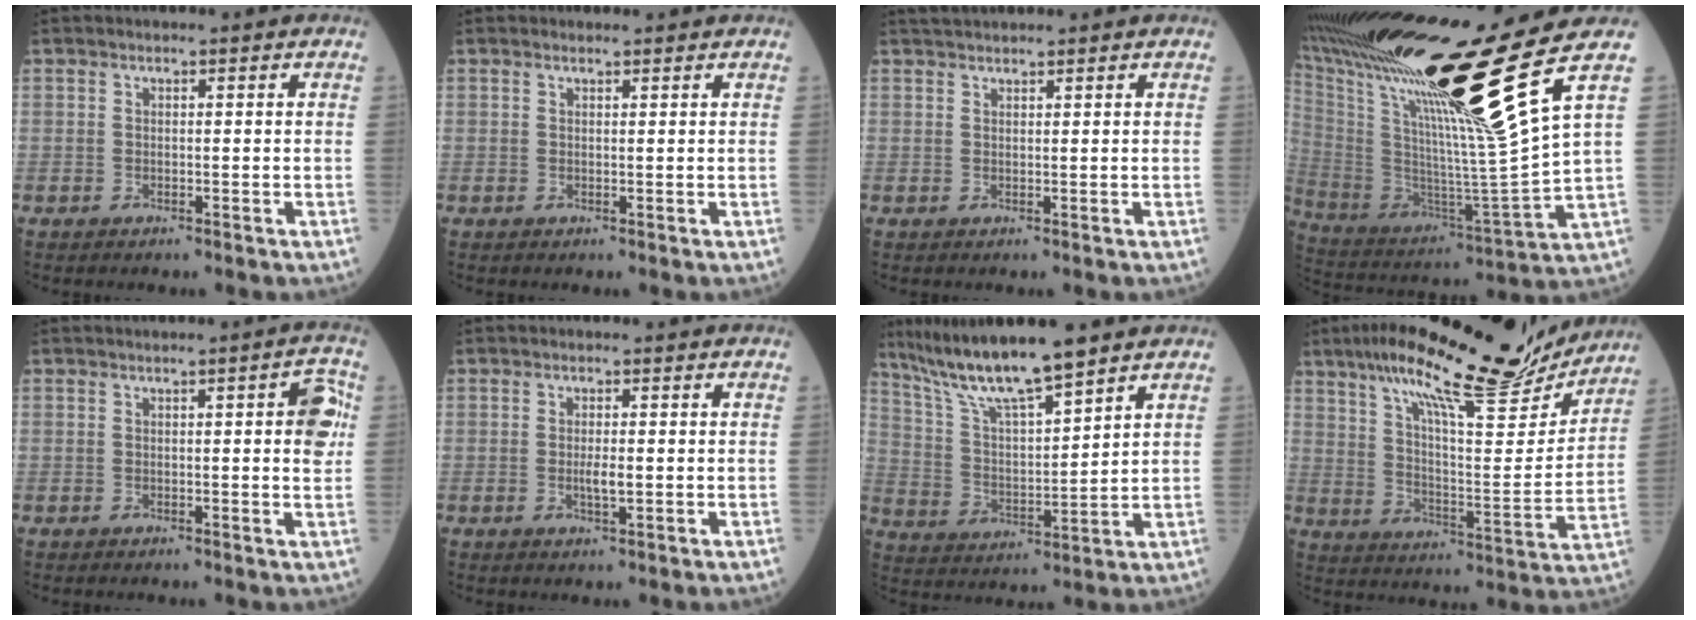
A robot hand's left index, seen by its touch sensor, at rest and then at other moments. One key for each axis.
{"total": 0.7, "fx": 0.7, "fy": 0.3, "fz": 0.1, "tx": -0.011, "ty": 0.001, "tz": 0.010}
{"total": 3.5, "fx": 3.2, "fy": 0.5, "fz": 1.2, "tx": -0.017, "ty": 0.031, "tz": 0.055}
{"total": 25.2, "fx": 17.0, "fy": -4.5, "fz": 18.1, "tx": -0.324, "ty": -0.081, "tz": 0.288}
{"total": 3.9, "fx": 0.7, "fy": 0.6, "fz": 3.7, "tx": -0.038, "ty": 0.006, "tz": 0.002}
{"total": 2.1, "fx": -0.4, "fy": 0.5, "fz": 2.0, "tx": -0.041, "ty": -0.005, "tz": -0.005}
{"total": 12.4, "fx": 10.3, "fy": 0.6, "fz": 6.9, "tx": -0.138, "ty": 0.002, "tz": 0.195}
{"total": 22.8, "fx": 18.4, "fy": 3.7, "fz": 12.8, "tx": -0.211, "ty": 0.004, "tz": 0.272}